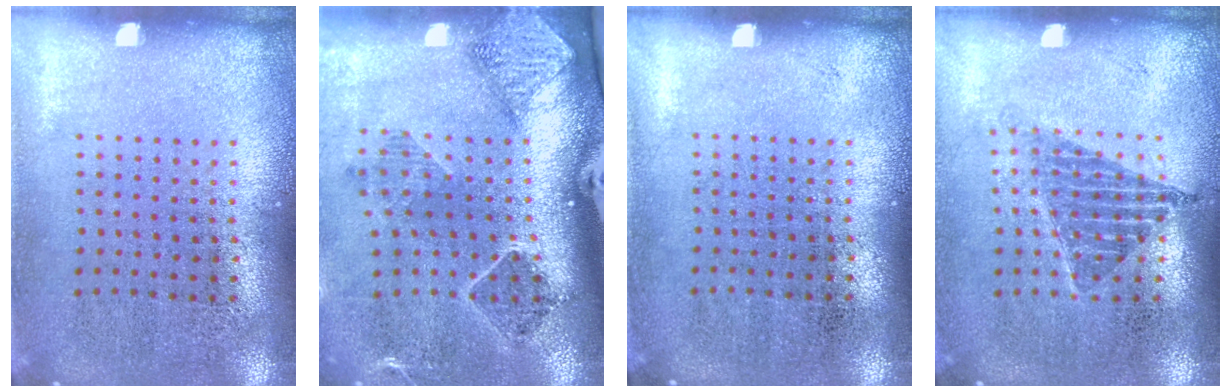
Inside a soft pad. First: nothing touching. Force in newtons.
{"total": 1.7, "press": 1.6, "slide": 0.4}
{"total": 0.0}
{"total": 1.1, "press": 1.0, "slide": 0.6}